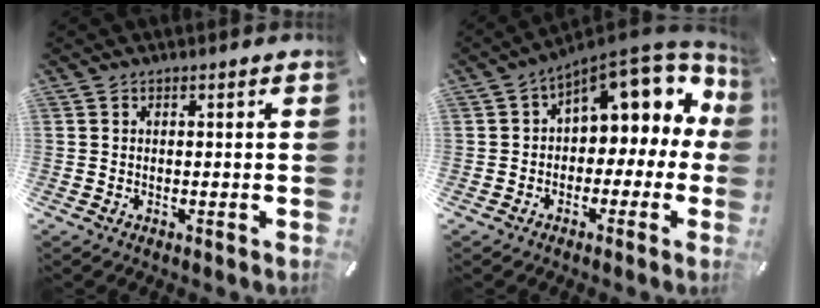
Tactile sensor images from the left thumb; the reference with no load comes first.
{"total": 10.8, "force": [5.5, 6.3, 6.9], "torque": [-0.090, -0.044, 0.096]}